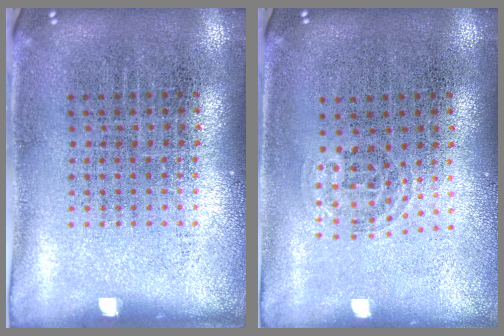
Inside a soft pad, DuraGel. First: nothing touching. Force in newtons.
{"total": 1.0, "press": 0.6, "slide": 0.7}